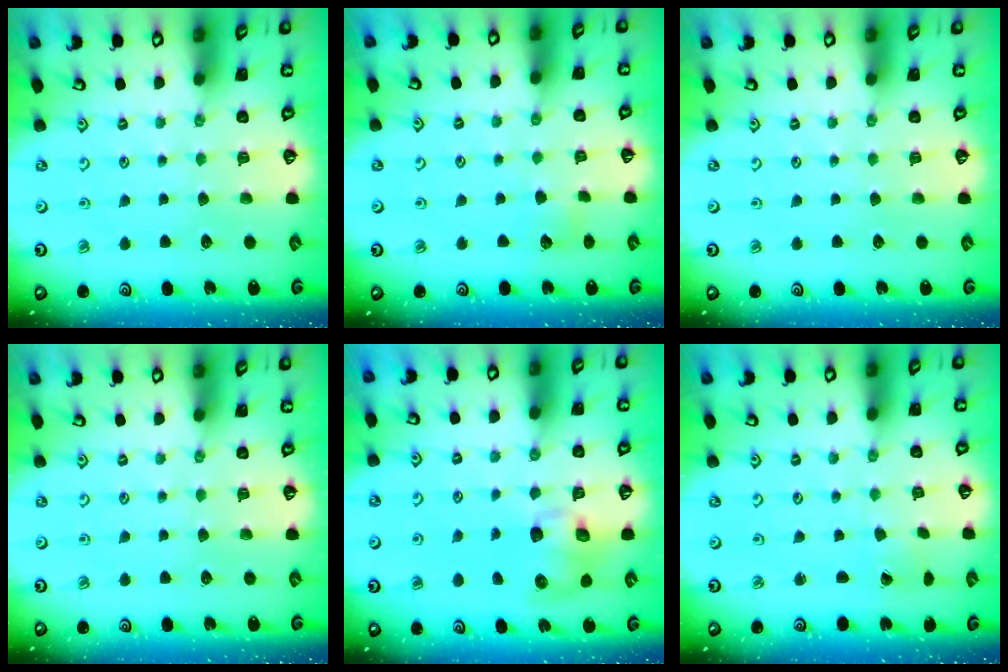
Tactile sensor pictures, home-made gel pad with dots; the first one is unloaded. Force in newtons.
{"total": 3.1, "press": 3.0, "slide": 0.5}
{"total": 0.0}
{"total": 0.0}
{"total": 8.9, "press": 8.8, "slide": 1.4}
{"total": 0.0}